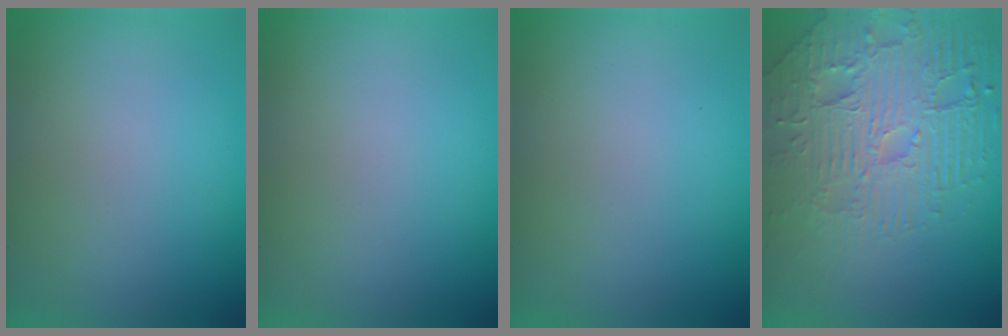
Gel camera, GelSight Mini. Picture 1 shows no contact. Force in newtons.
{"total": 0.0}
{"total": 0.0}
{"total": 7.4, "press": 5.5, "slide": 5.0}